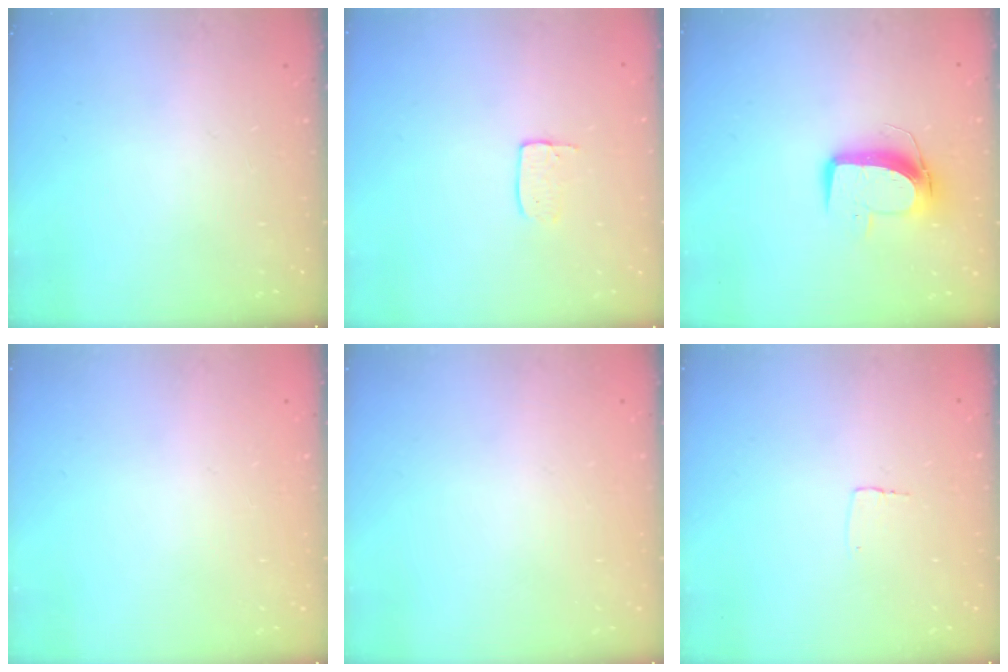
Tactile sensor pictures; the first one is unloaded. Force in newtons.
{"total": 3.5, "press": 3.5, "slide": 0.2}
{"total": 10.3, "press": 10.3, "slide": 0.8}
{"total": 0.0}
{"total": 0.0}
{"total": 2.6, "press": 2.6, "slide": 0.1}